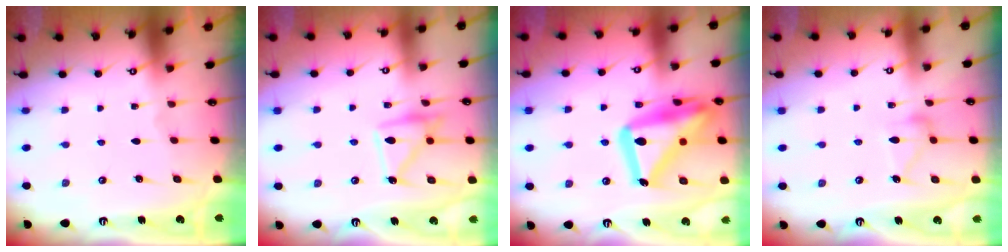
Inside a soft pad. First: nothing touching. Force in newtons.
{"total": 13.8, "press": 13.8, "slide": 1.2}
{"total": 25.0, "press": 24.9, "slide": 1.9}
{"total": 12.0, "press": 12.0, "slide": 0.5}